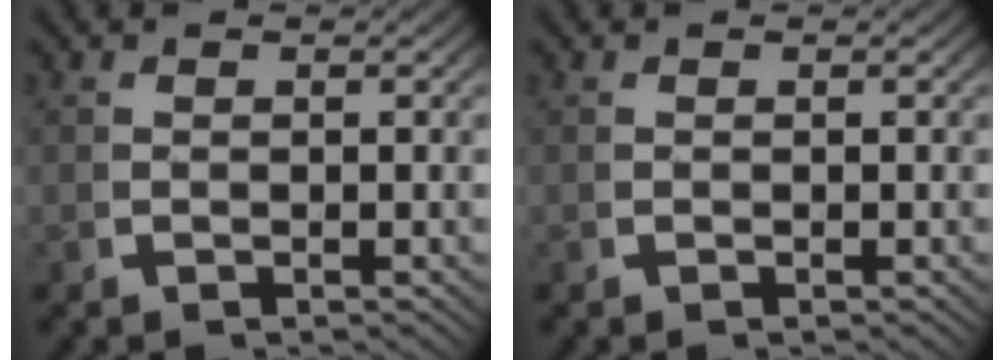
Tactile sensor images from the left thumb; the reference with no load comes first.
{"total": 0.0}